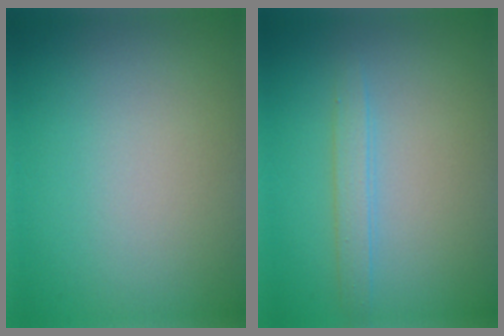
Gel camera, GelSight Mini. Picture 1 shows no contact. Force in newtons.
{"total": 1.7, "press": 1.7, "slide": 0.1}